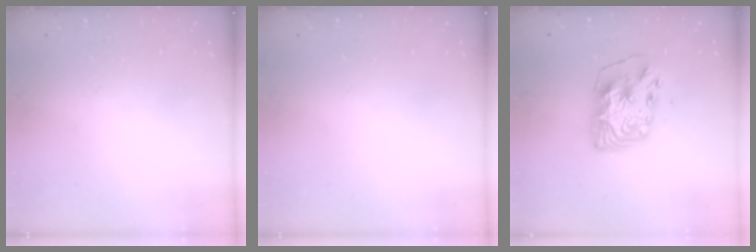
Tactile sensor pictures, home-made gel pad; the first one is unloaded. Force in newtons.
{"total": 0.0}
{"total": 11.3, "press": 11.3, "slide": 1.1}